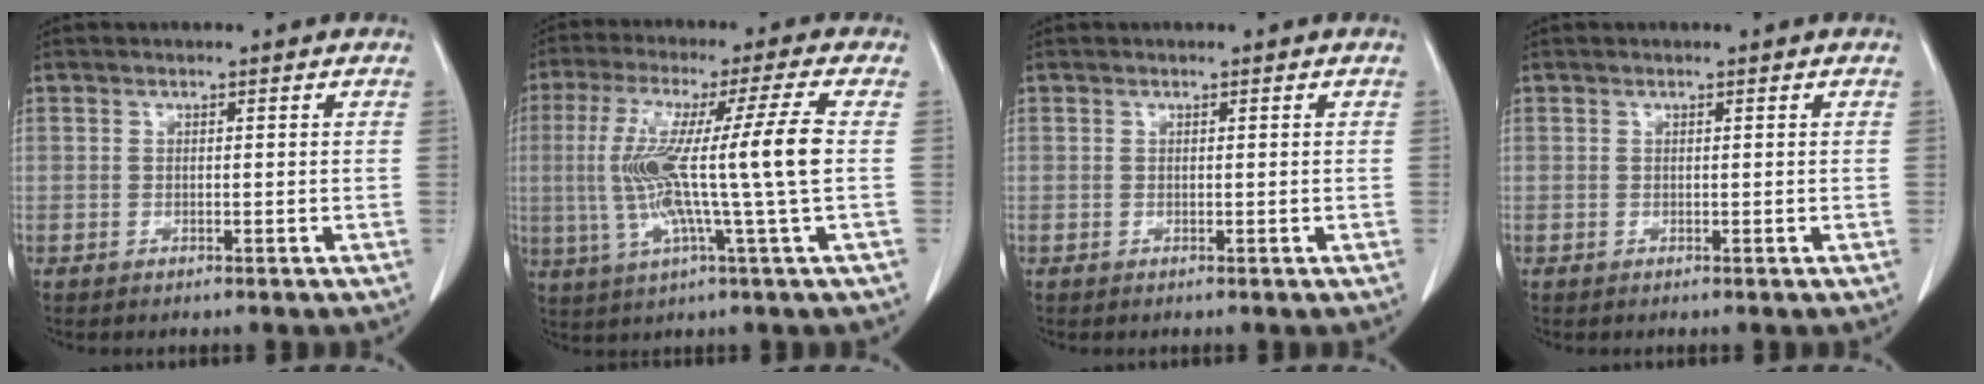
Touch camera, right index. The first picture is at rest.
{"total": 14.4, "force": [-0.3, -1.6, 14.3], "torque": [-0.268, 0.006, -0.009]}
{"total": 0.0}
{"total": 0.0}